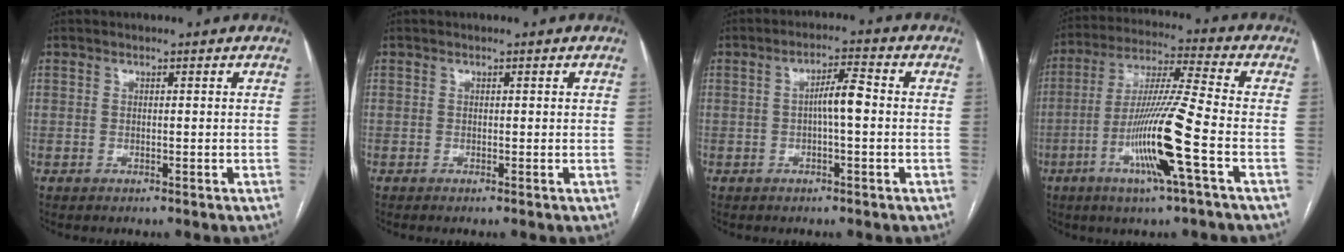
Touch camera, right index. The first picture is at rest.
{"total": 0.0}
{"total": 4.4, "force": [-0.2, 0.6, 4.4], "torque": [-0.074, 0.012, -0.004]}
{"total": 14.1, "force": [-4.9, -0.9, 13.2], "torque": [-0.261, -0.010, -0.097]}